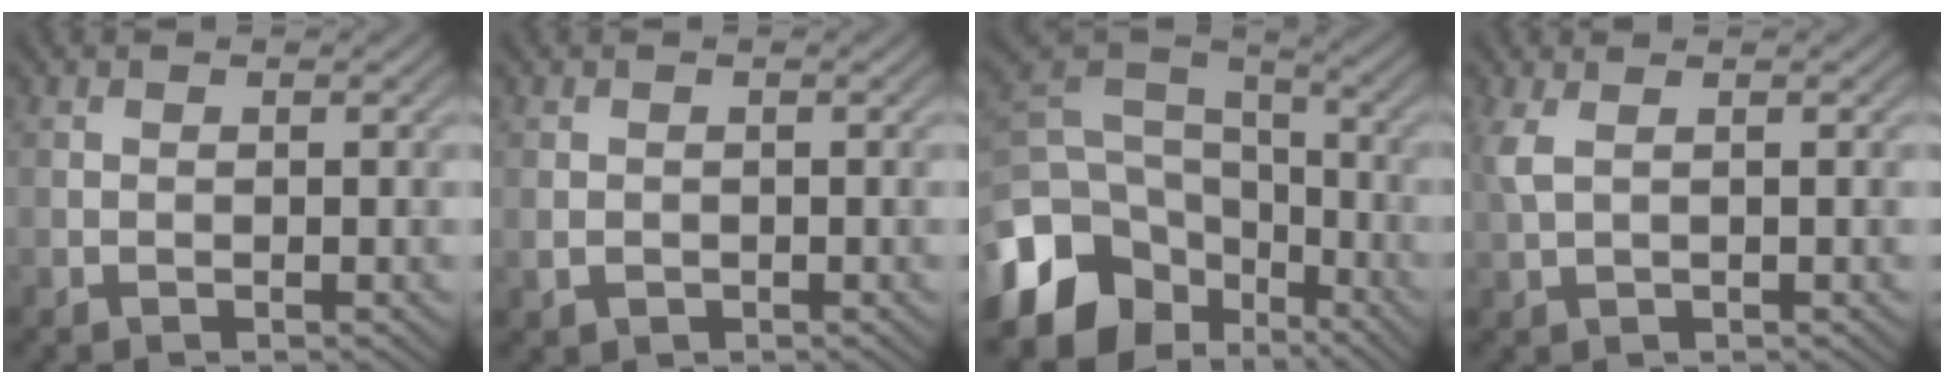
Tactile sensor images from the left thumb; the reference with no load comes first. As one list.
[{"total": 1.2, "force": [-0.3, 1.0, 0.5], "torque": [-0.013, -0.007, -0.004]}, {"total": 15.6, "force": [-7.2, 11.2, 8.2], "torque": [-0.224, -0.041, -0.125]}, {"total": 2.2, "force": [0.9, 0.5, 2.0], "torque": [-0.055, 0.009, 0.018]}]